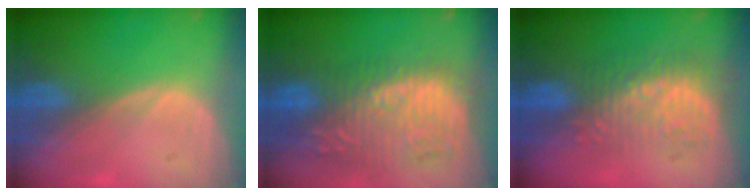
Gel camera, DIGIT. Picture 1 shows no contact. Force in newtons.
{"total": 12.4, "press": 11.5, "slide": 4.7}
{"total": 9.3, "press": 8.4, "slide": 3.9}